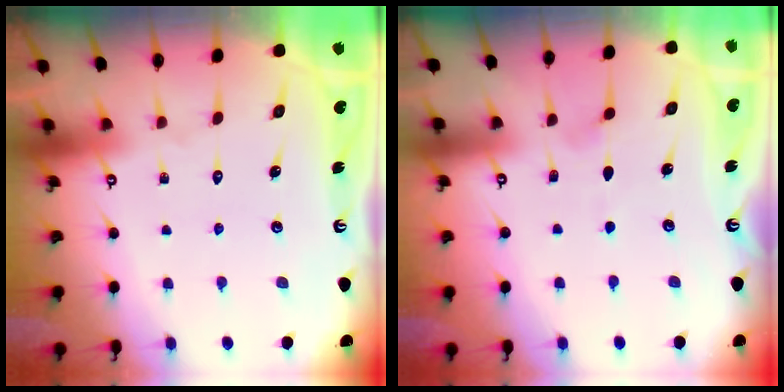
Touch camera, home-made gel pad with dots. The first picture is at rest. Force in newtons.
{"total": 3.0, "press": 2.5, "slide": 1.6}